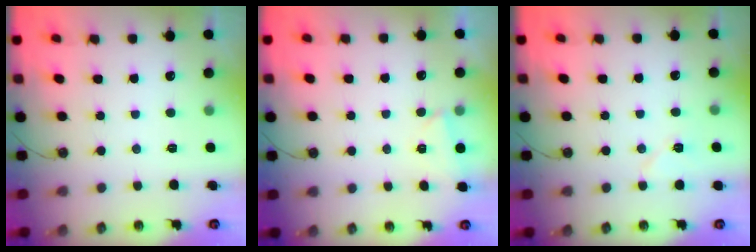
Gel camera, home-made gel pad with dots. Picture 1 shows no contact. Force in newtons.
{"total": 2.8, "press": 2.1, "slide": 1.8}
{"total": 7.4, "press": 6.0, "slide": 4.2}